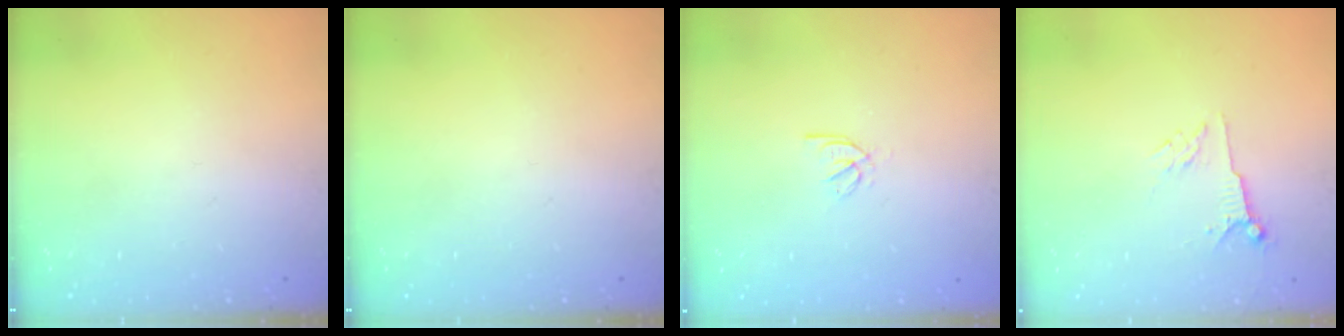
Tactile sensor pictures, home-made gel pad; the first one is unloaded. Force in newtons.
{"total": 0.0}
{"total": 2.2, "press": 2.2, "slide": 0.5}
{"total": 4.1, "press": 4.0, "slide": 0.5}